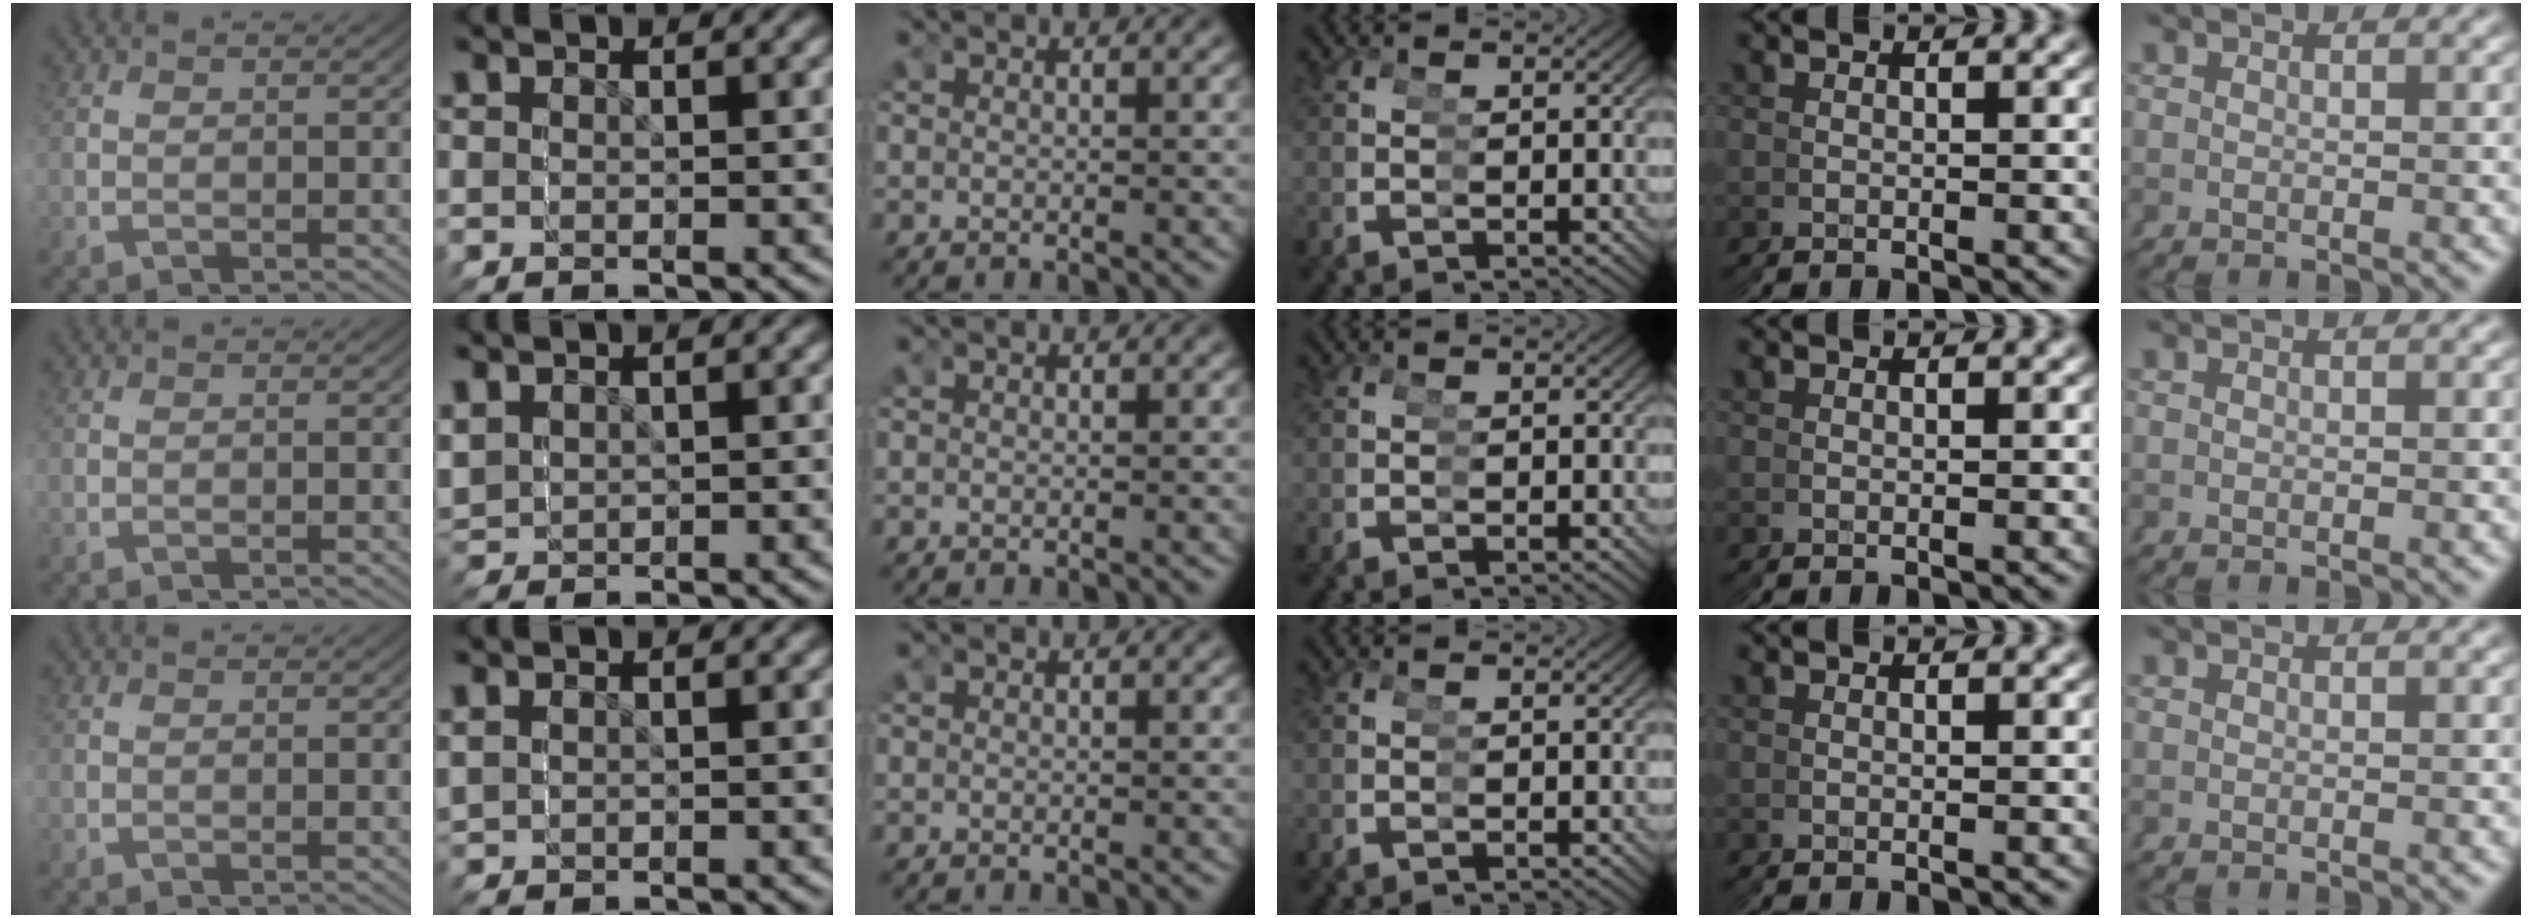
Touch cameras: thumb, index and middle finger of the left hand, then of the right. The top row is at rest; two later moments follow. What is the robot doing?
{"motion": "grasp_and_lifting", "object": "markers"}